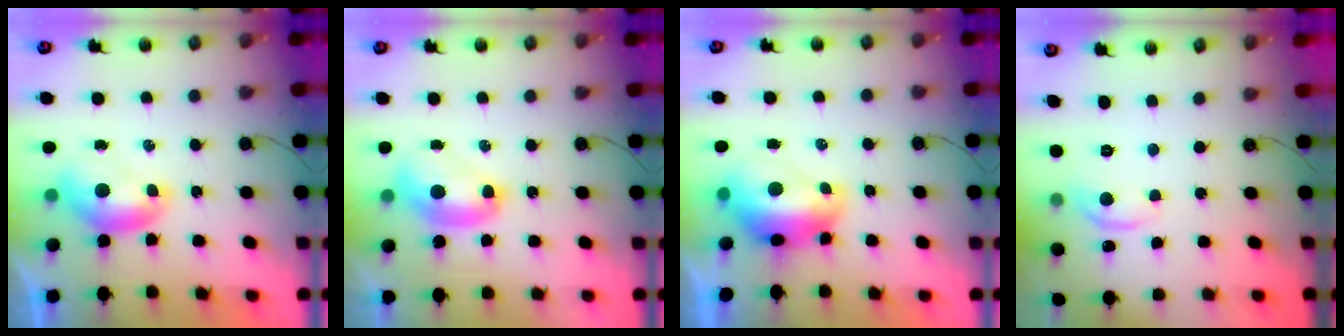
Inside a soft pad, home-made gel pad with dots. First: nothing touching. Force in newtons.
{"total": 2.7, "press": 2.7, "slide": 0.1}
{"total": 2.8, "press": 2.7, "slide": 0.8}
{"total": 4.5, "press": 4.4, "slide": 0.5}